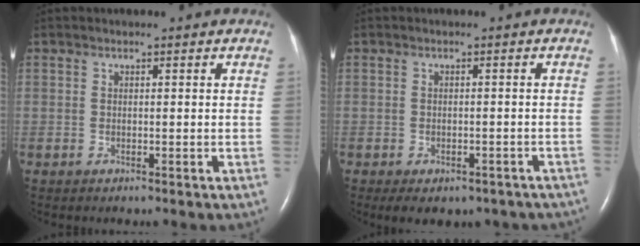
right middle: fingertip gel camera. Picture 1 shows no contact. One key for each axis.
{"total": 10.4, "fx": -7.8, "fy": 5.2, "fz": 4.4, "tx": -0.061, "ty": 0.001, "tz": -0.085}